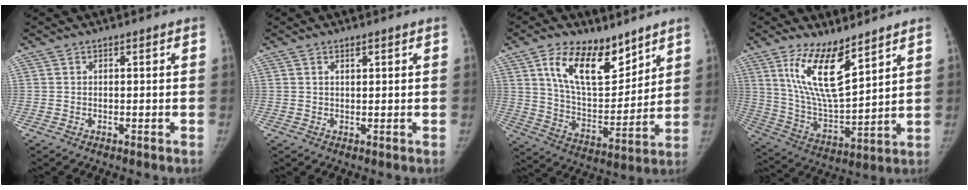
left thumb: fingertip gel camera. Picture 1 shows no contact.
{"total": 1.2, "force": [0.7, 0.5, 0.8], "torque": [-0.010, -0.002, 0.010]}
{"total": 16.5, "force": [9.9, 8.3, 10.2], "torque": [-0.127, -0.062, 0.183]}
{"total": 14.8, "force": [8.8, 4.9, 10.9], "torque": [-0.183, -0.059, 0.182]}